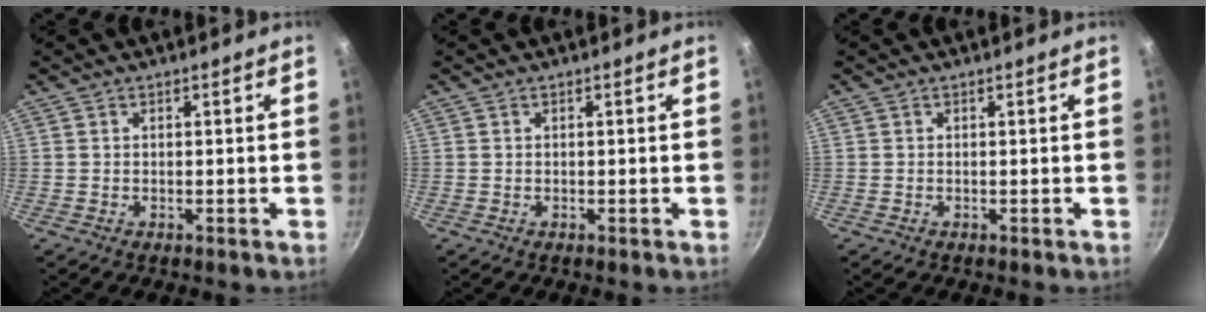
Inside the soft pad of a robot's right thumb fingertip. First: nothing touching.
{"total": 0.0}
{"total": 0.0}